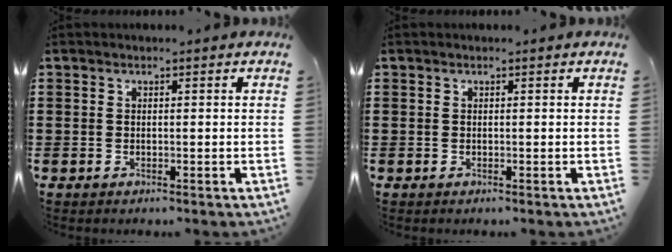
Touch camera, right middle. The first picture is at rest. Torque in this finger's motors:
{"motor_torque": [0.00, 0.00, 0.00, -0.01]}